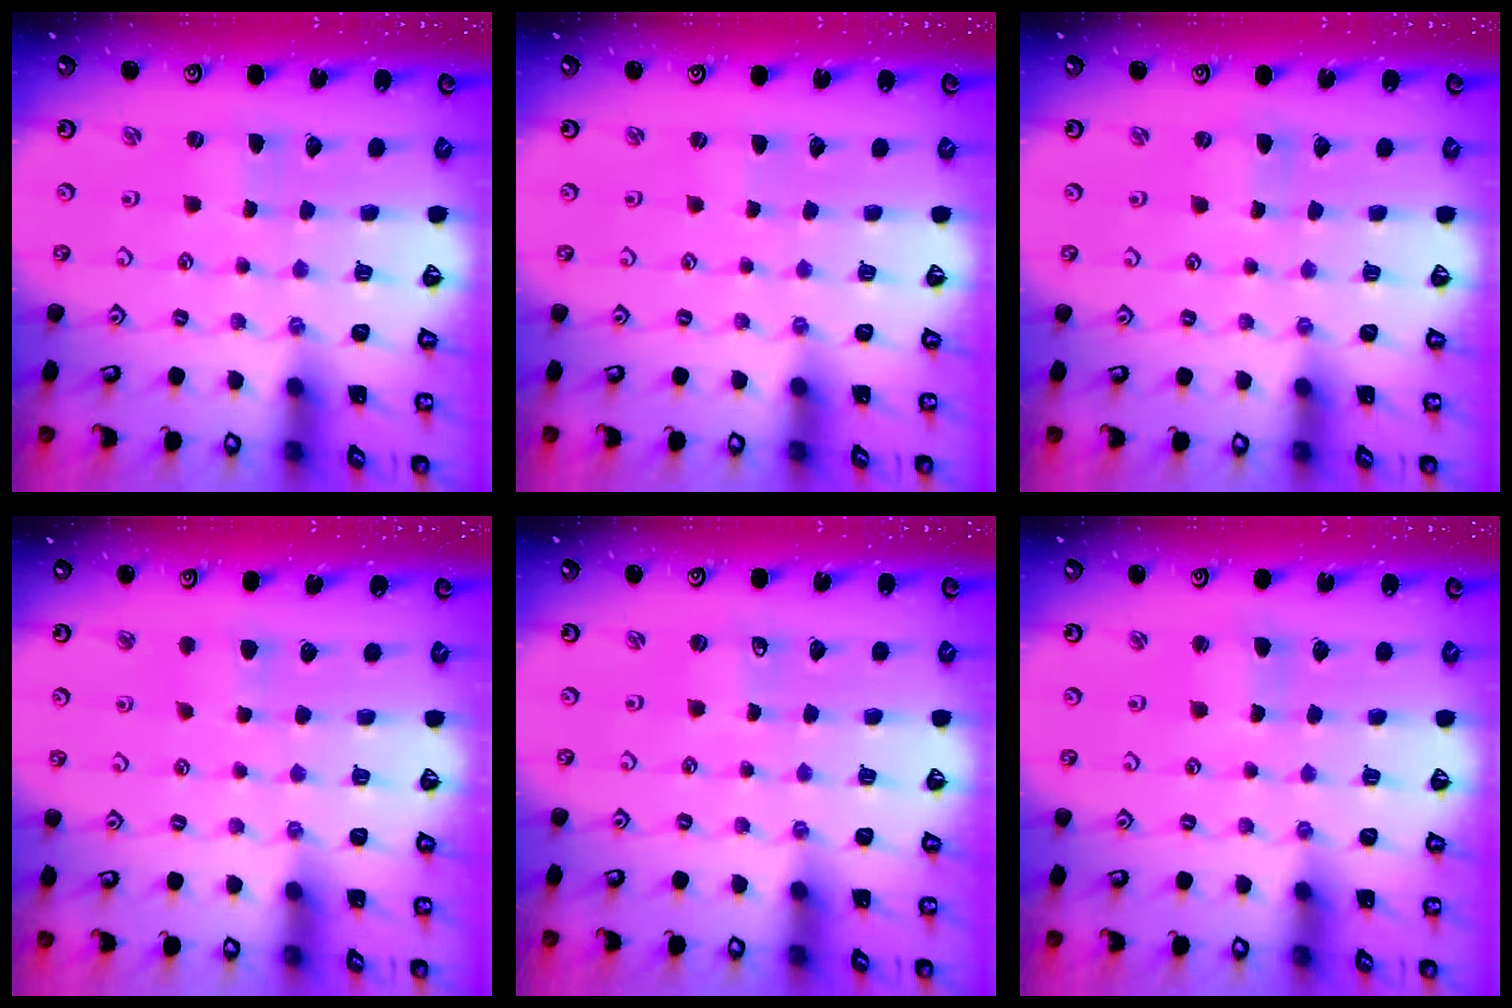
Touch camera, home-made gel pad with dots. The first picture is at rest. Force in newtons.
{"total": 0.6, "press": 0.6, "slide": 0.1}
{"total": 0.0}
{"total": 3.8, "press": 3.7, "slide": 0.7}
{"total": 0.7, "press": 0.7, "slide": 0.0}
{"total": 2.2, "press": 2.2, "slide": 0.3}